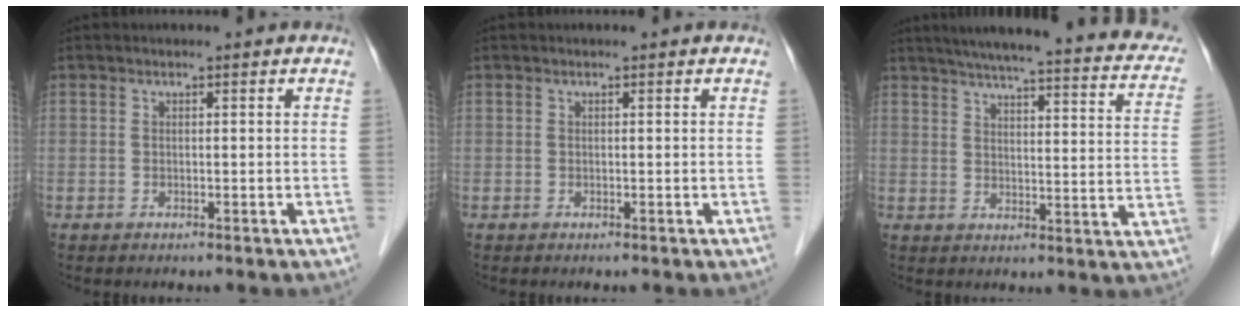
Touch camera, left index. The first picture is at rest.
{"total": 0.0}
{"total": 25.3, "force": [21.1, 3.6, 13.5], "torque": [-0.184, -0.008, 0.243]}